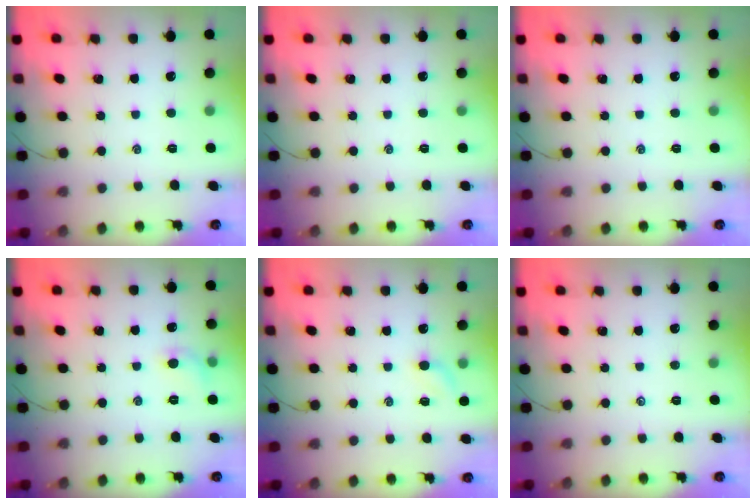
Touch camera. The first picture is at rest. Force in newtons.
{"total": 0.0}
{"total": 0.0}
{"total": 5.6, "press": 5.4, "slide": 1.3}
{"total": 4.9, "press": 4.8, "slide": 1.1}
{"total": 0.0}